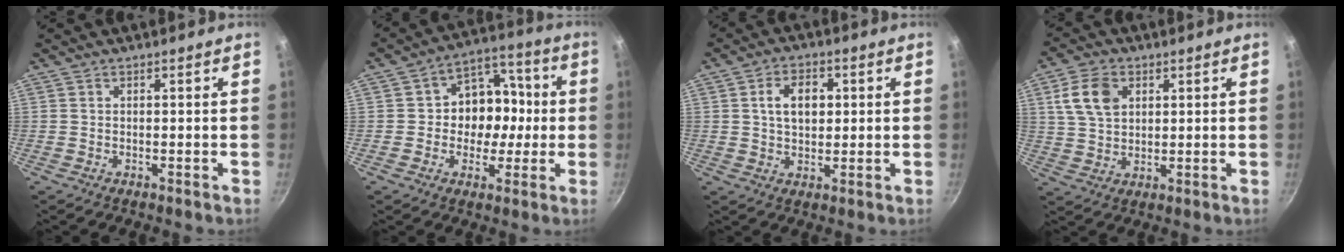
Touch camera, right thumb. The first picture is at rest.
{"total": 12.1, "force": [-0.4, 9.9, 7.0], "torque": [-0.046, 0.026, -0.020]}
{"total": 7.1, "force": [1.4, 4.8, 5.0], "torque": [-0.064, 0.005, 0.020]}
{"total": 8.9, "force": [3.0, 6.1, 5.6], "torque": [-0.093, -0.002, 0.058]}